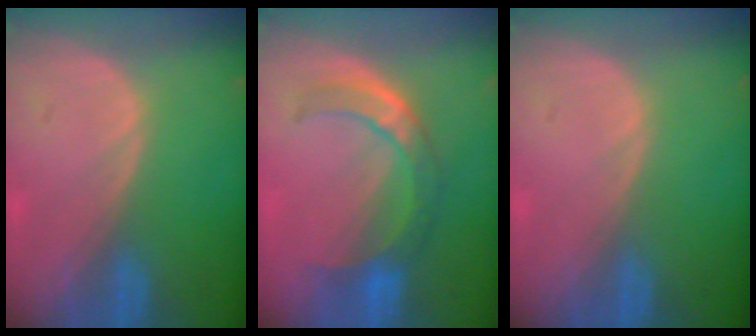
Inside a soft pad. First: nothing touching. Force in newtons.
{"total": 6.8, "press": 6.6, "slide": 1.5}
{"total": 0.0}